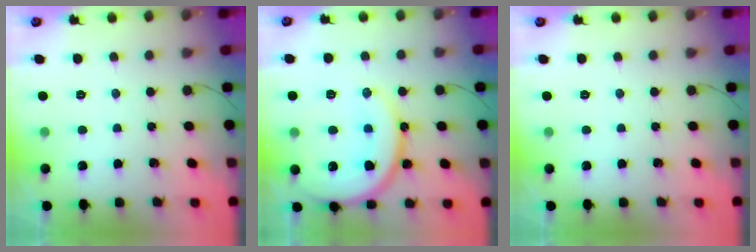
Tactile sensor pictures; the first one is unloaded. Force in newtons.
{"total": 18.3, "press": 18.3, "slide": 1.5}
{"total": 0.0}